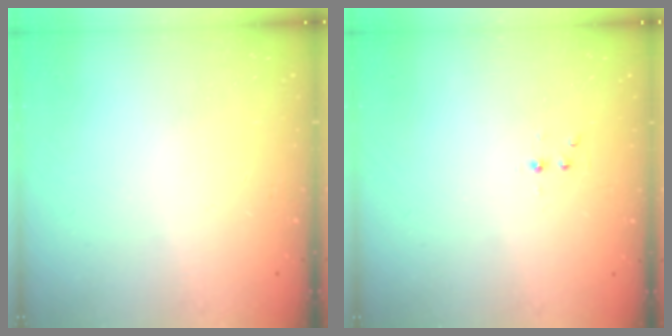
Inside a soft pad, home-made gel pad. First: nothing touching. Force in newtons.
{"total": 3.0, "press": 2.6, "slide": 1.5}